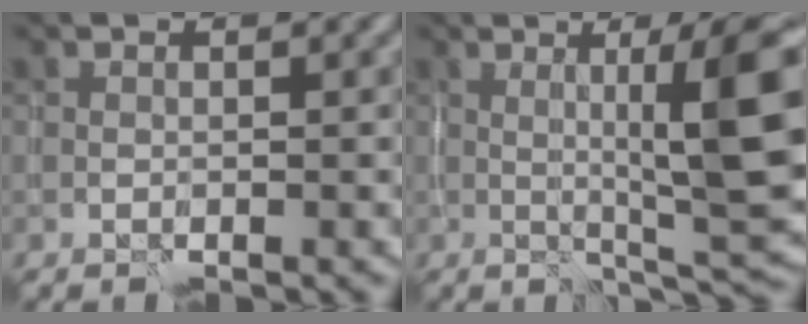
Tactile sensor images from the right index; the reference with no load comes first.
{"total": 10.1, "force": [1.1, 1.6, 9.9], "torque": [-0.138, 0.008, 0.021]}